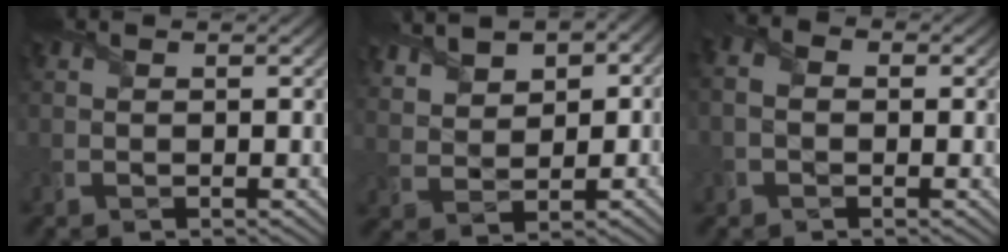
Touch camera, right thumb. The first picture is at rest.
{"total": 7.2, "force": [4.8, 4.3, 3.3], "torque": [-0.096, 0.005, 0.097]}
{"total": 2.8, "force": [-0.2, 2.1, 1.8], "torque": [-0.039, 0.008, -0.016]}